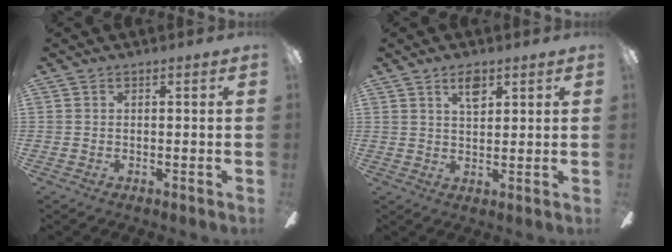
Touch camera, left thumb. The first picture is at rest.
{"total": 4.7, "force": [2.9, 2.1, 3.1], "torque": [-0.044, -0.004, 0.046]}